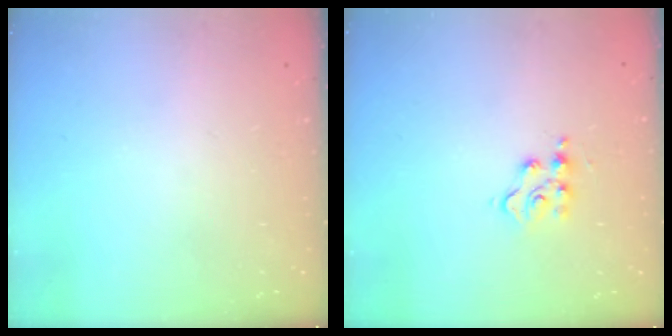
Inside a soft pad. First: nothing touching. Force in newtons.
{"total": 5.1, "press": 5.1, "slide": 0.4}